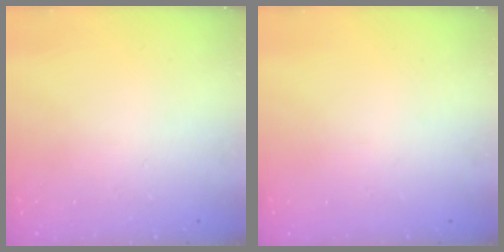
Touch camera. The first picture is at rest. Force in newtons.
{"total": 0.0}